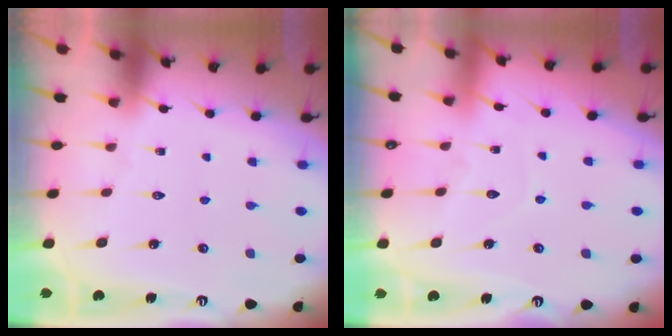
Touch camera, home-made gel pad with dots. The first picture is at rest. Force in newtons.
{"total": 5.7, "press": 5.7, "slide": 0.6}